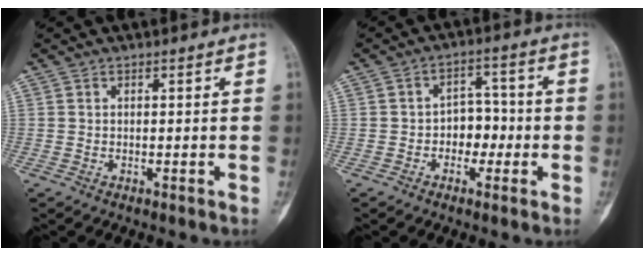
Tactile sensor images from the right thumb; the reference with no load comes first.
{"total": 5.9, "force": [-1.4, 4.5, 3.6], "torque": [-0.018, 0.027, -0.030]}